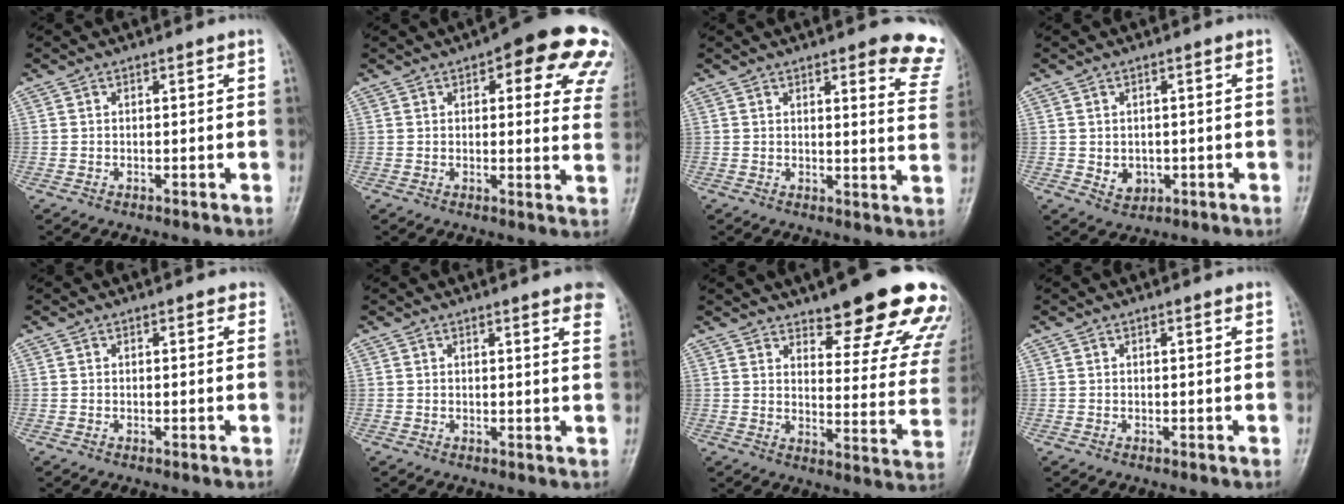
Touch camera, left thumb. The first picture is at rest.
{"total": 17.8, "force": [9.1, 6.6, 13.8], "torque": [-0.125, -0.019, 0.094]}
{"total": 11.5, "force": [8.1, 3.3, 7.4], "torque": [-0.046, -0.041, 0.072]}
{"total": 3.2, "force": [-0.4, 2.7, 1.7], "torque": [-0.014, -0.001, 0.004]}
{"total": 1.1, "force": [0.7, 0.6, 0.6], "torque": [0.003, -0.002, 0.003]}
{"total": 7.0, "force": [5.0, 1.2, 4.8], "torque": [-0.042, -0.010, 0.045]}
{"total": 20.7, "force": [15.4, 5.9, 12.5], "torque": [-0.111, -0.087, 0.189]}
{"total": 0.8, "force": [0.6, 0.1, 0.6], "torque": [-0.005, 0.001, 0.007]}